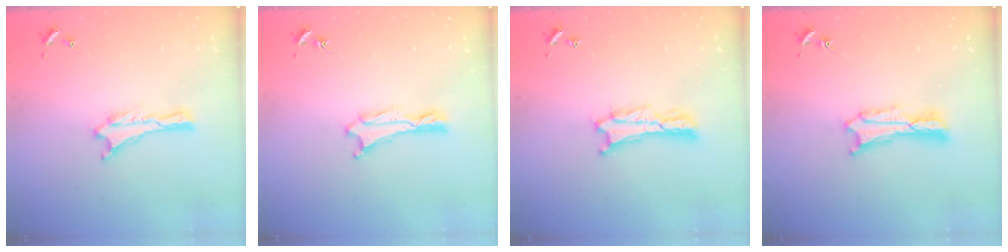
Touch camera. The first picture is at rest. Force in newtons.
{"total": 0.6, "press": 0.6, "slide": 0.1}
{"total": 1.6, "press": 1.6, "slide": 0.2}
{"total": 2.7, "press": 2.7, "slide": 0.3}